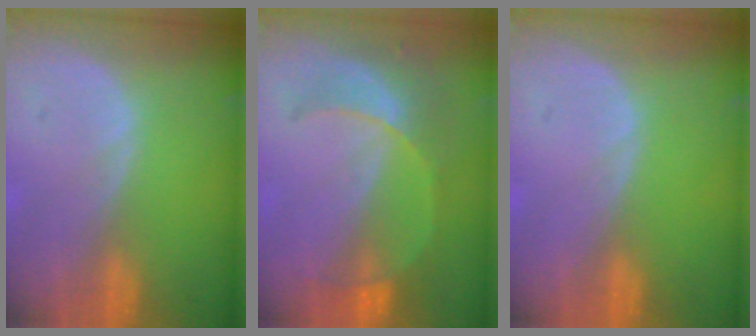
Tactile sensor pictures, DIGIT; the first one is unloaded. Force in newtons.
{"total": 8.0, "press": 7.0, "slide": 3.8}
{"total": 0.0}